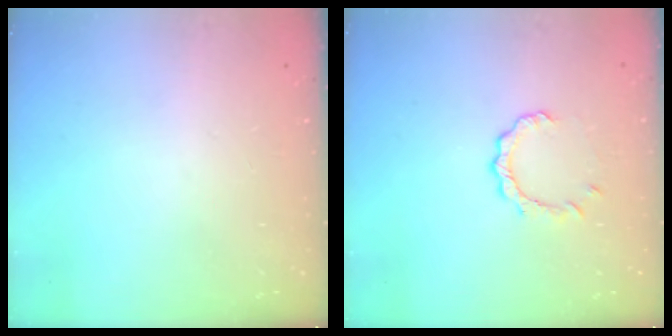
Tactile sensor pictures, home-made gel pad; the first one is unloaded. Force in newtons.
{"total": 3.8, "press": 3.8, "slide": 0.2}